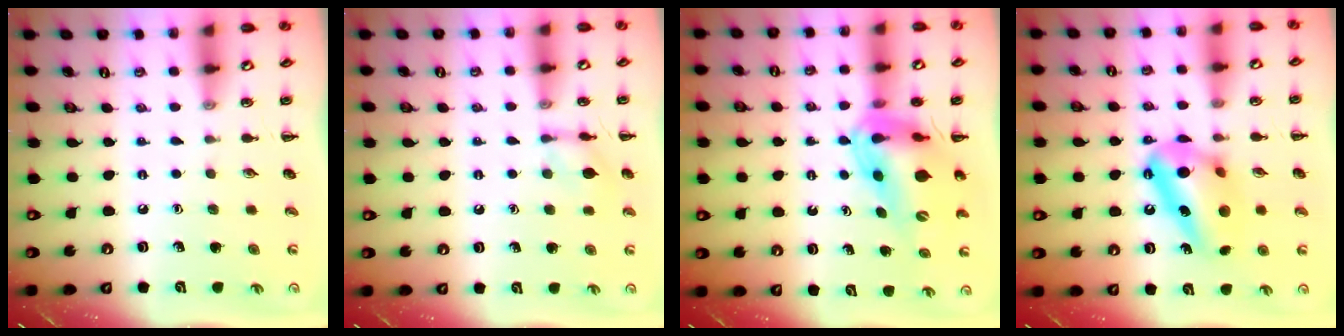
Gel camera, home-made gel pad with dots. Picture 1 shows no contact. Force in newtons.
{"total": 8.1, "press": 8.0, "slide": 0.5}
{"total": 15.5, "press": 14.8, "slide": 4.5}
{"total": 14.1, "press": 14.1, "slide": 0.3}